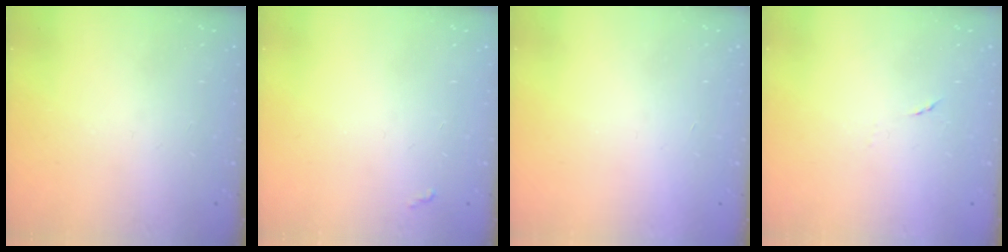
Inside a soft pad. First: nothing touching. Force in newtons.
{"total": 2.8, "press": 2.8, "slide": 0.4}
{"total": 1.7, "press": 1.7, "slide": 0.1}
{"total": 4.3, "press": 4.2, "slide": 1.2}